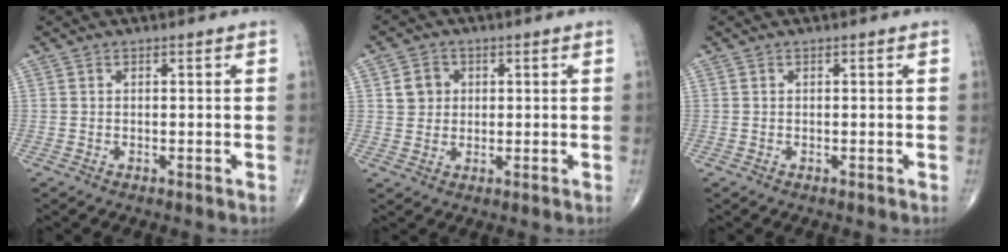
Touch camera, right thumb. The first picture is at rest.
{"total": 4.2, "force": [1.1, 3.8, 1.6], "torque": [-0.005, -0.001, 0.016]}
{"total": 0.0}